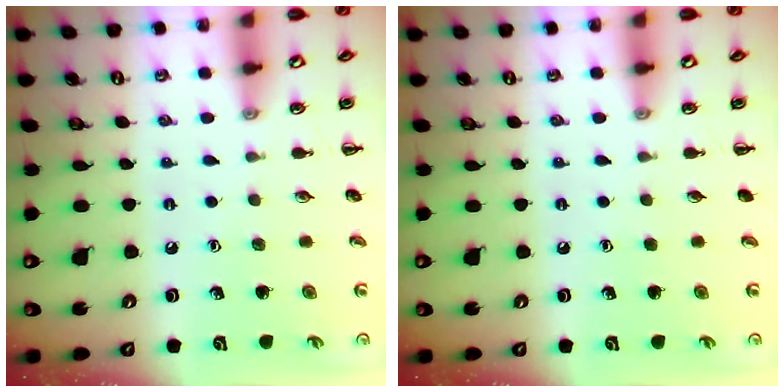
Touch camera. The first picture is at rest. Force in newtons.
{"total": 0.0}